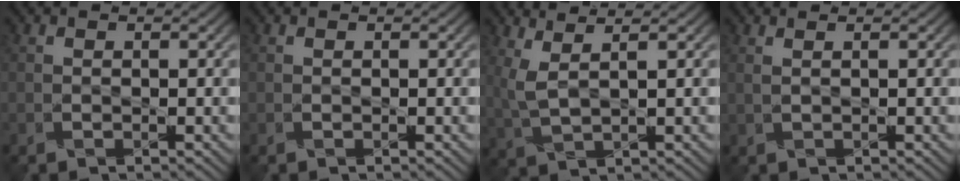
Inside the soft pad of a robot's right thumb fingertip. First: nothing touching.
{"total": 0.0}
{"total": 3.7, "force": [2.2, 0.8, 2.9], "torque": [-0.084, 0.007, 0.052]}
{"total": 1.0, "force": [0.9, -0.2, 0.4], "torque": [-0.012, -0.004, 0.012]}